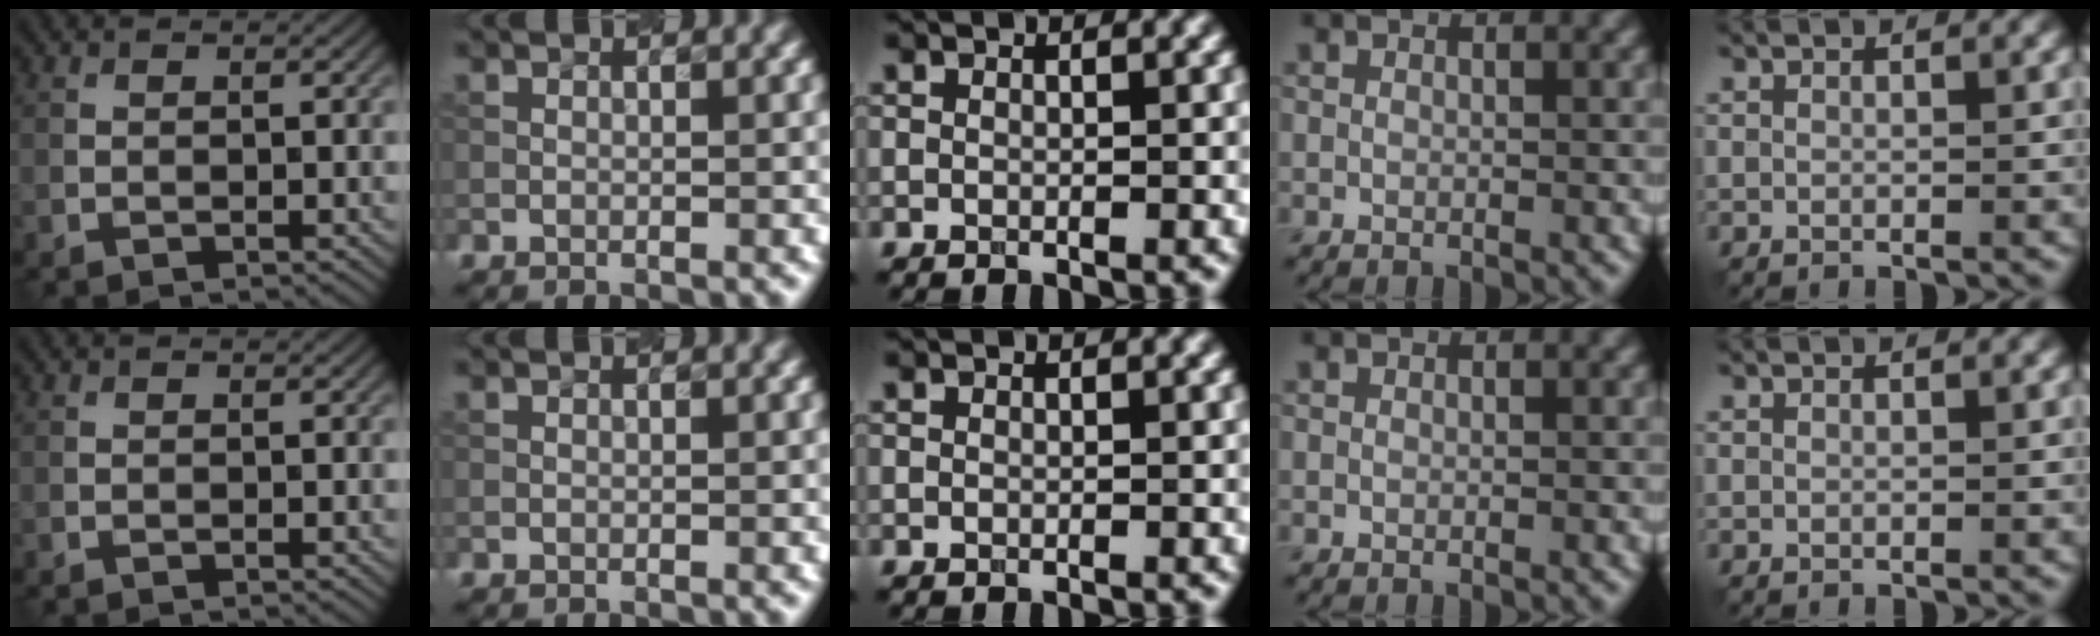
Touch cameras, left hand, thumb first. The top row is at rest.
{}